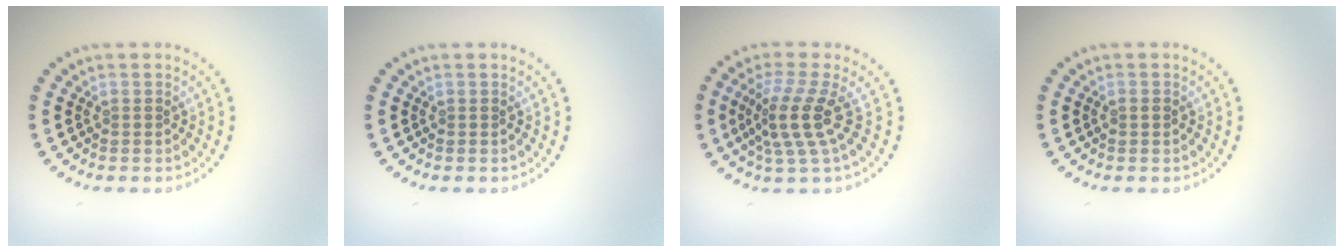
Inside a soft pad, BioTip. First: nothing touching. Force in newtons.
{"total": 0.0}
{"total": 3.9, "press": 2.7, "slide": 2.8}
{"total": 0.8, "press": 0.8, "slide": 0.2}